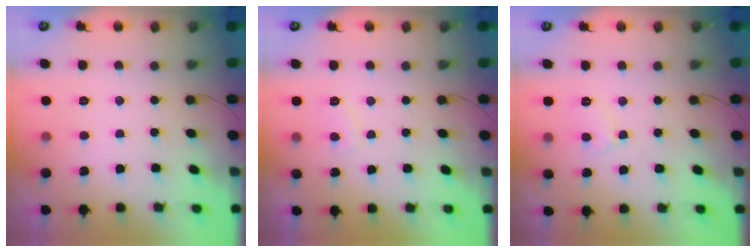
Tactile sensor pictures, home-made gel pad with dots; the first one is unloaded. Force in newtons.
{"total": 2.7, "press": 2.6, "slide": 0.7}
{"total": 5.2, "press": 5.2, "slide": 0.4}